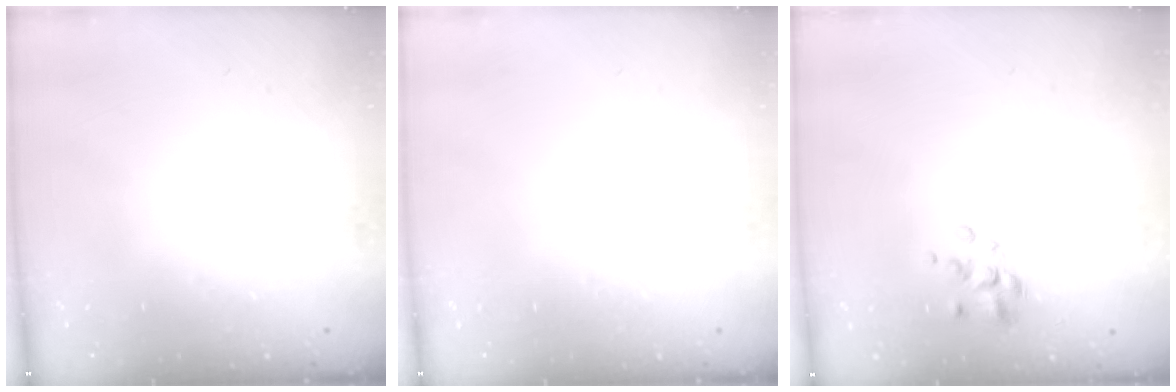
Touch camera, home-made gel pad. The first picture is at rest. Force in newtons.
{"total": 0.0}
{"total": 2.7, "press": 2.5, "slide": 0.9}